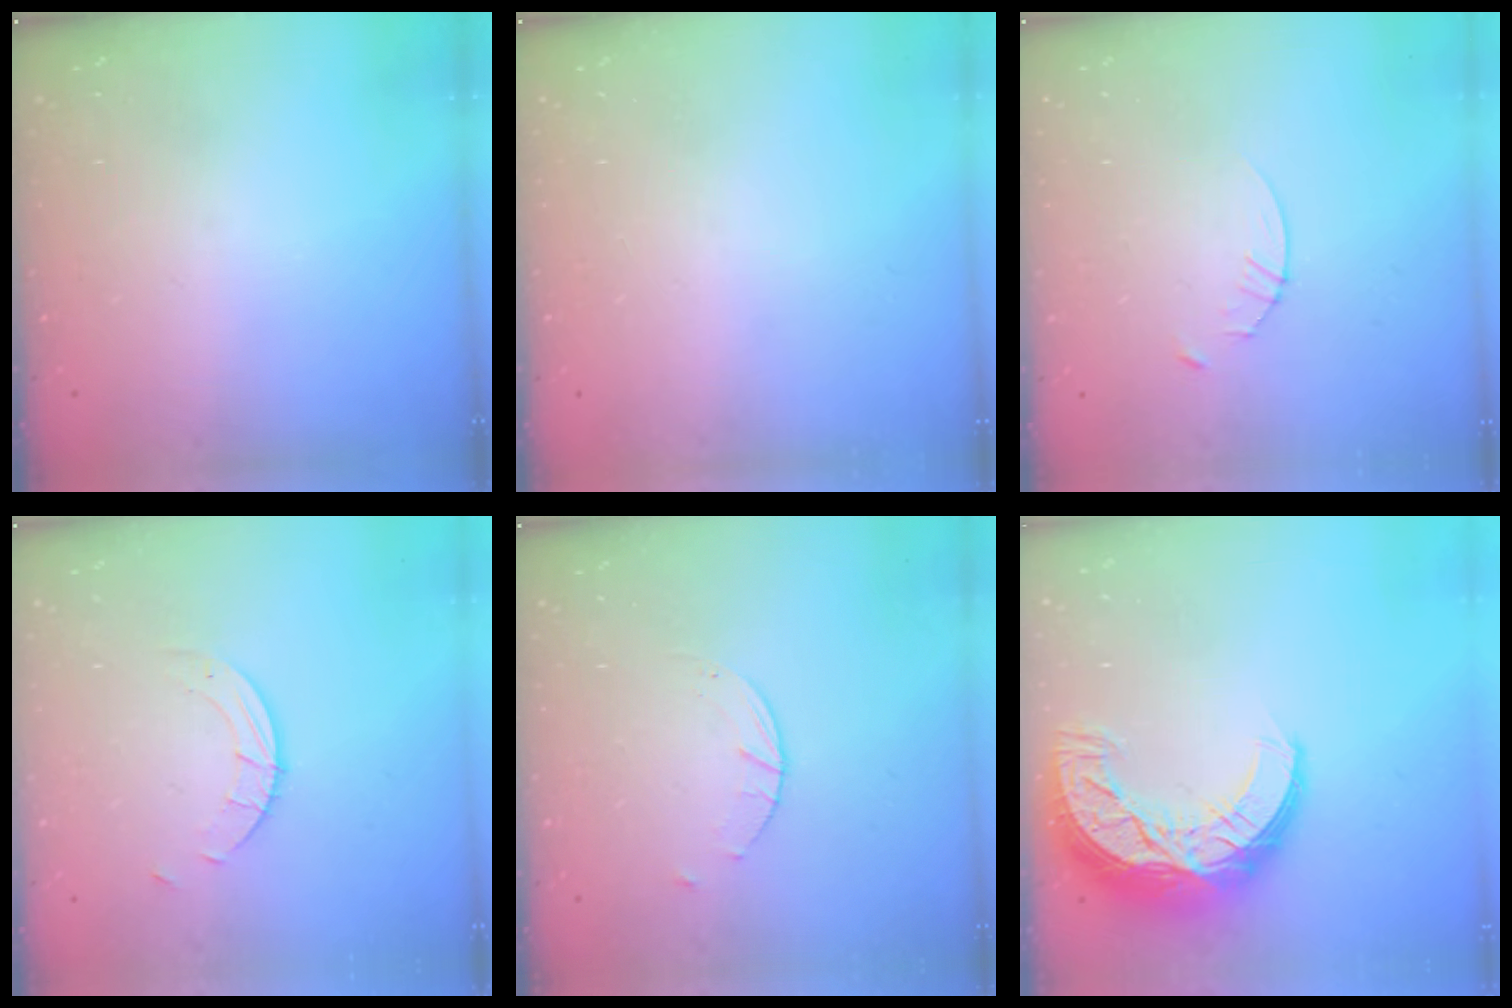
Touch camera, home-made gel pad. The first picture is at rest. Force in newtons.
{"total": 0.0}
{"total": 2.9, "press": 2.9, "slide": 0.4}
{"total": 2.5, "press": 2.5, "slide": 0.2}
{"total": 2.6, "press": 2.6, "slide": 0.4}
{"total": 16.4, "press": 16.4, "slide": 0.9}